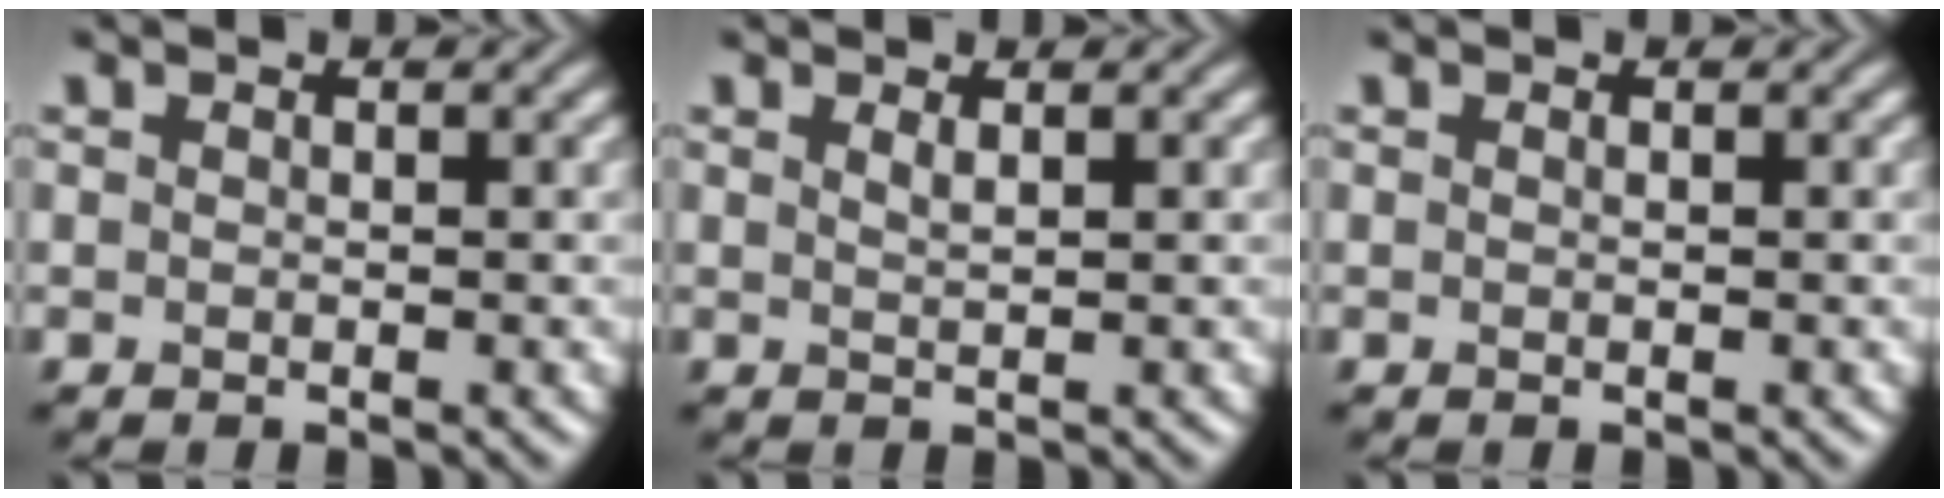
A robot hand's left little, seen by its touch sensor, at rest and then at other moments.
{"total": 0.9, "force": [0.6, 0.2, 0.6], "torque": [-0.007, 0.000, 0.009]}
{"total": 0.0}